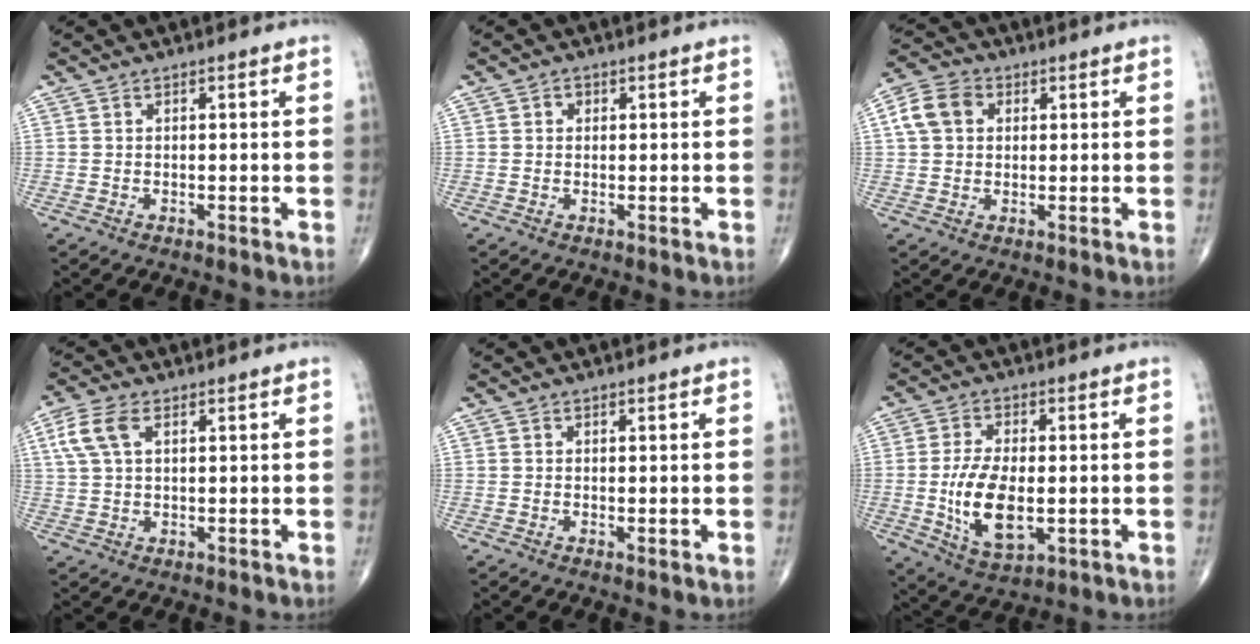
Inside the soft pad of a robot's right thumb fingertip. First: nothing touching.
{"total": 1.2, "force": [0.3, 1.1, 0.4], "torque": [0.000, 0.002, 0.001]}
{"total": 7.4, "force": [1.8, 5.7, 4.3], "torque": [-0.077, 0.013, 0.026]}
{"total": 6.5, "force": [2.4, 3.5, 5.0], "torque": [-0.119, 0.012, 0.049]}
{"total": 0.5, "force": [0.1, 0.2, 0.5], "torque": [-0.012, -0.004, 0.000]}
{"total": 11.7, "force": [-1.4, 5.9, 10.0], "torque": [-0.187, -0.011, -0.018]}